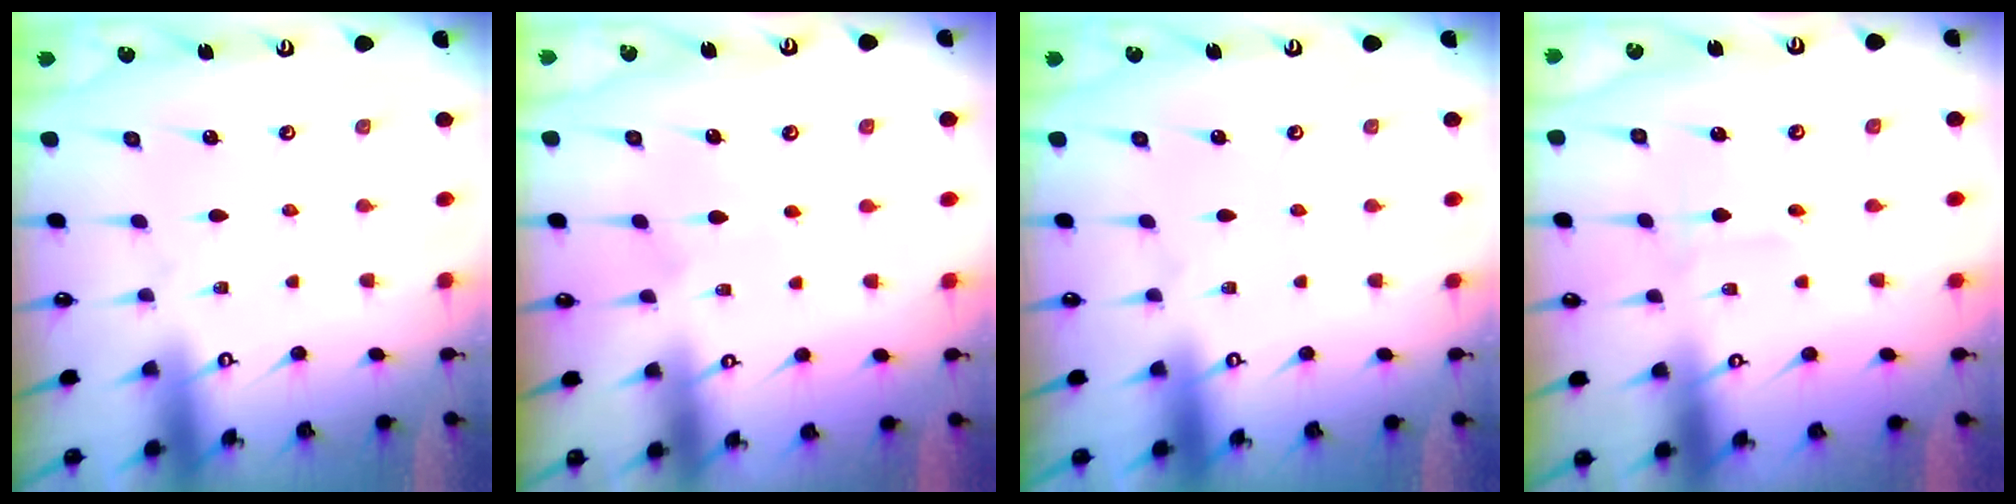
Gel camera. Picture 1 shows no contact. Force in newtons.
{"total": 4.7, "press": 4.7, "slide": 0.6}
{"total": 0.0}
{"total": 1.9, "press": 1.9, "slide": 0.2}